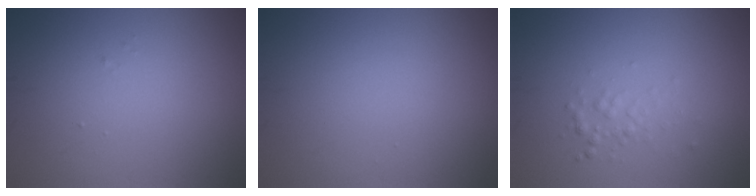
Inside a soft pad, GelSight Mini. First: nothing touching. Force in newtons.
{"total": 0.0}
{"total": 1.2, "press": 1.2, "slide": 0.1}